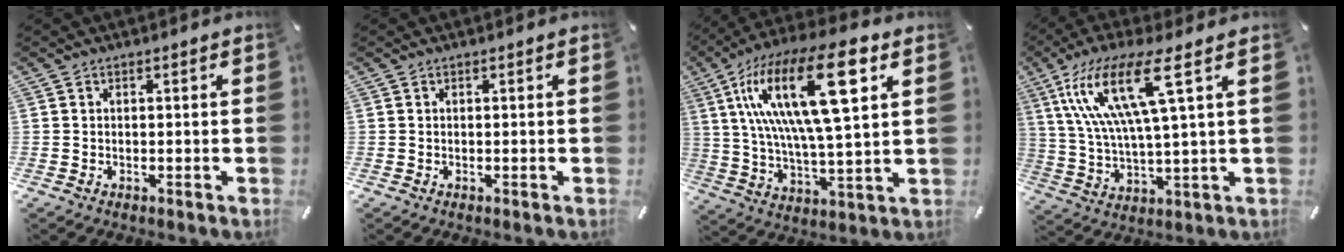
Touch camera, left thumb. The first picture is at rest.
{"total": 0.0}
{"total": 23.2, "force": [9.1, 7.3, 20.1], "torque": [-0.401, -0.031, 0.127]}
{"total": 16.4, "force": [6.4, 3.0, 14.8], "torque": [-0.323, -0.008, 0.095]}